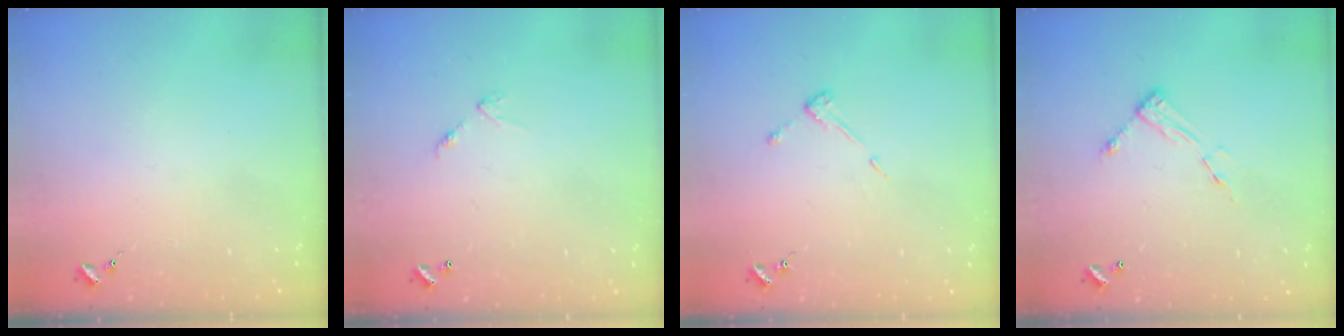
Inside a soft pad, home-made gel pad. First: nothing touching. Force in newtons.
{"total": 5.8, "press": 5.8, "slide": 0.4}
{"total": 4.7, "press": 4.7, "slide": 0.6}
{"total": 7.5, "press": 7.5, "slide": 0.3}